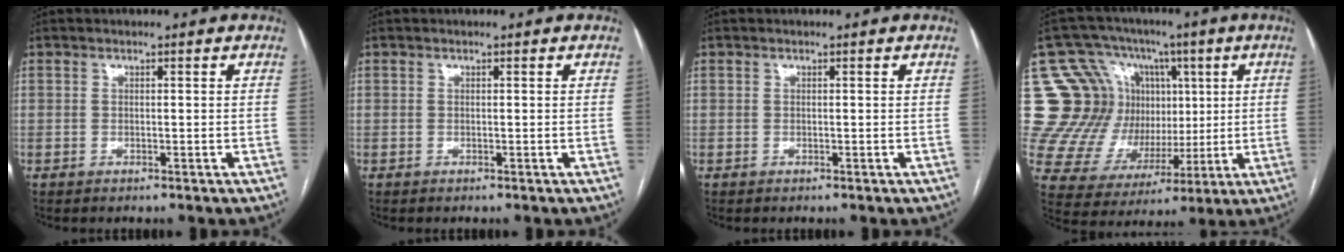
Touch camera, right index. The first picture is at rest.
{"total": 0.0}
{"total": 0.0}
{"total": 22.4, "force": [5.1, 20.1, 8.6], "torque": [-0.182, 0.094, 0.116]}